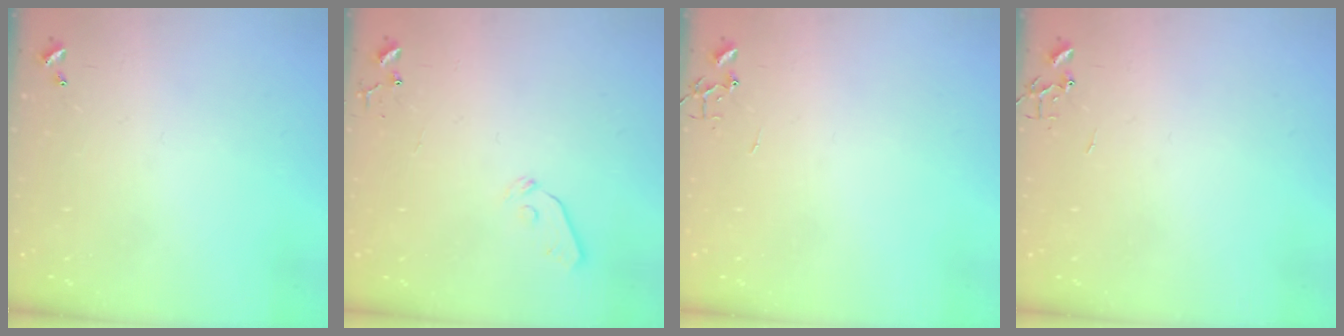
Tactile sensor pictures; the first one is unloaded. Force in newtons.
{"total": 4.4, "press": 4.3, "slide": 0.6}
{"total": 0.0}
{"total": 0.0}